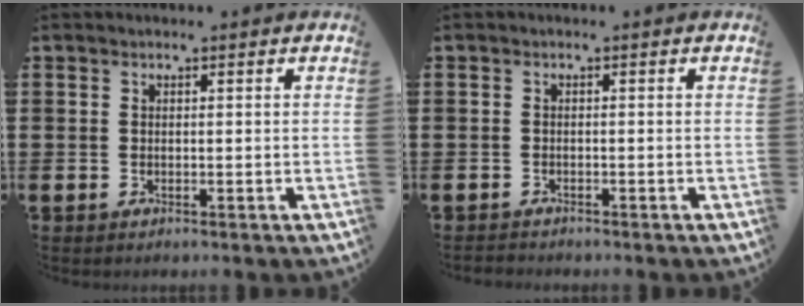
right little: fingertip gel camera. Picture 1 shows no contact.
{"total": 0.6, "force": [-0.6, 0.1, 0.0], "torque": [-0.002, -0.001, -0.013]}